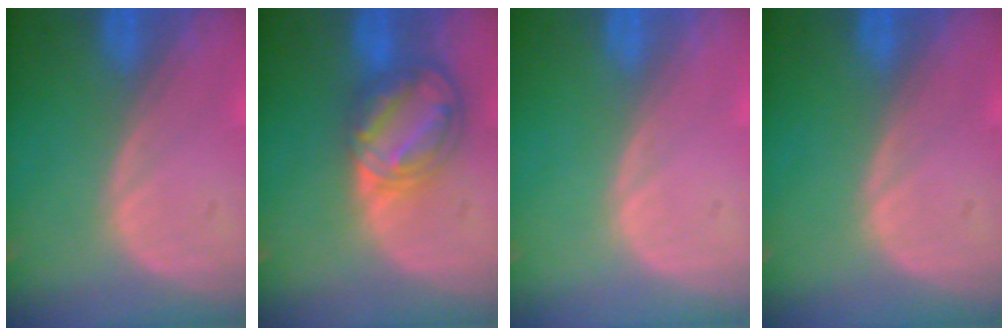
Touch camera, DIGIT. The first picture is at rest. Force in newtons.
{"total": 8.0, "press": 6.8, "slide": 4.2}
{"total": 0.0}
{"total": 0.0}